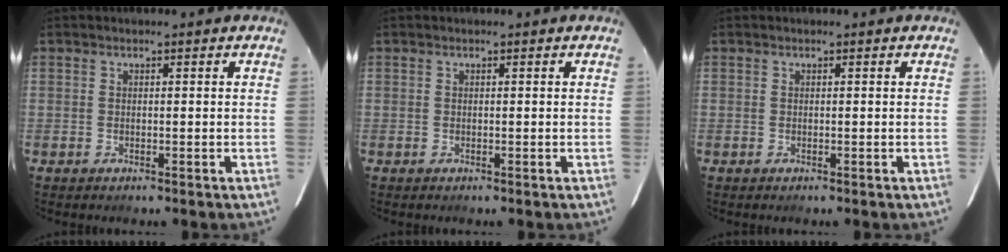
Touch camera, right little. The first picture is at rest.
{"total": 0.0}
{"total": 0.0}